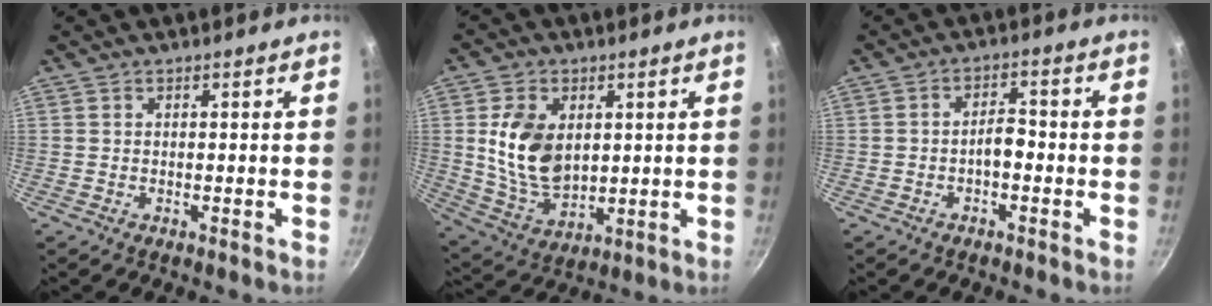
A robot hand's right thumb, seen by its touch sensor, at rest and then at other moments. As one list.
[{"total": 13.3, "force": [2.3, 9.0, 9.6], "torque": [-0.157, -0.023, 0.056]}, {"total": 3.5, "force": [-1.3, 1.8, 2.7], "torque": [-0.031, 0.022, -0.025]}]